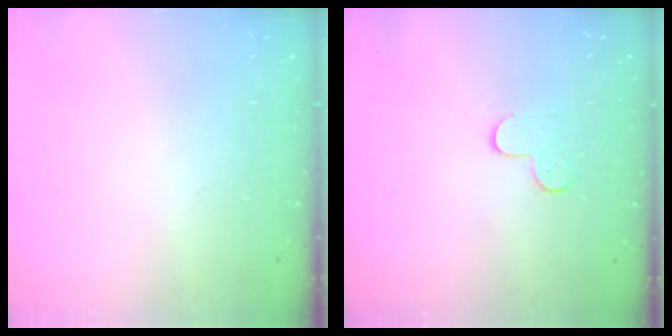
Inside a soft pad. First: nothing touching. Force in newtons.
{"total": 4.3, "press": 4.3, "slide": 0.5}